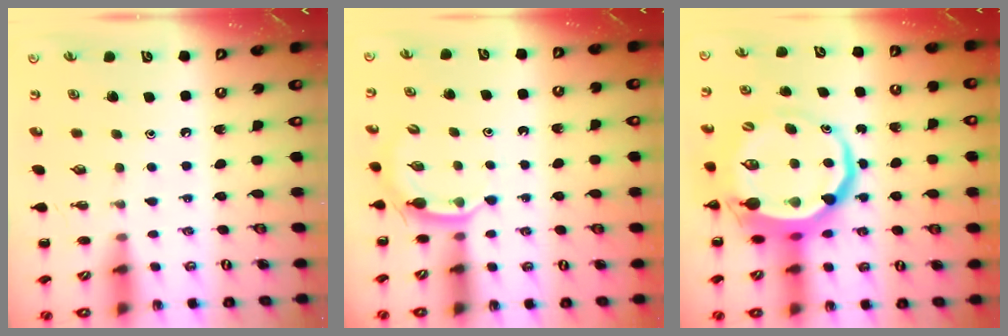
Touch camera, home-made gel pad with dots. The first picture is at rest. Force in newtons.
{"total": 2.9, "press": 2.8, "slide": 0.7}
{"total": 13.2, "press": 12.7, "slide": 3.3}